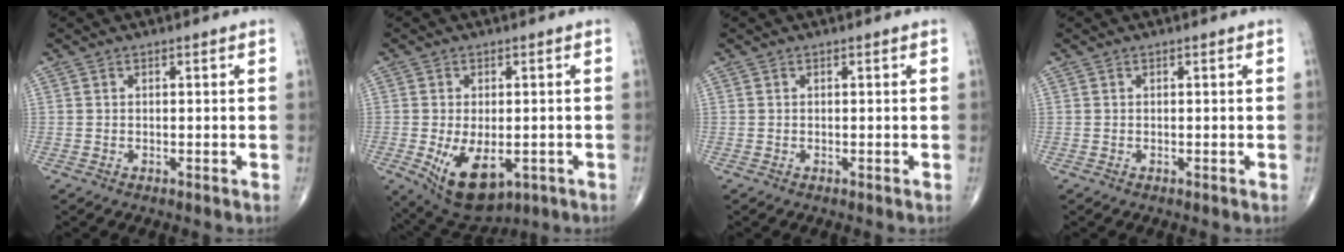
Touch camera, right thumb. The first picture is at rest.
{"total": 11.0, "force": [-3.2, 6.1, 8.5], "torque": [-0.132, -0.009, -0.033]}
{"total": 0.0}
{"total": 0.0}